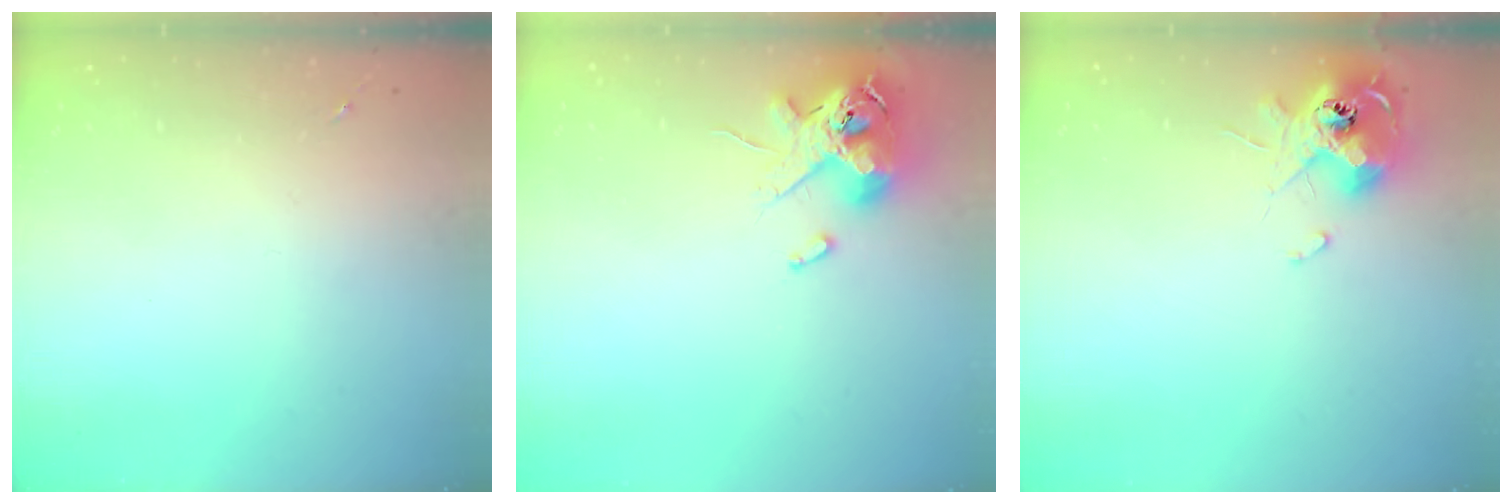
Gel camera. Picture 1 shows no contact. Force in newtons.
{"total": 12.9, "press": 12.7, "slide": 2.2}
{"total": 12.8, "press": 12.8, "slide": 1.5}